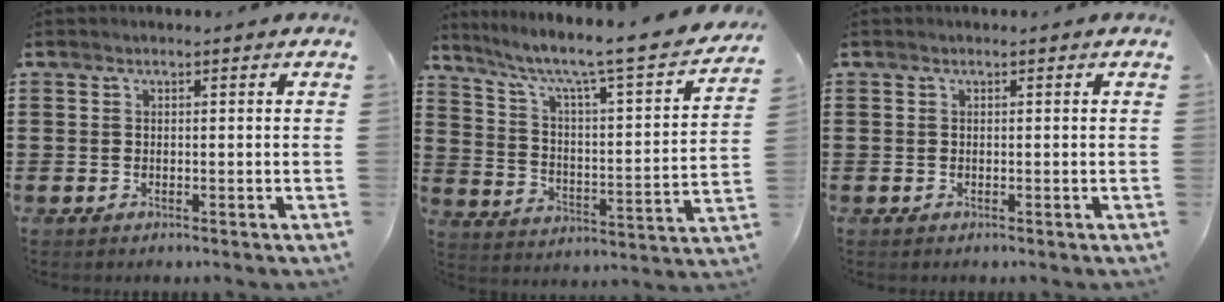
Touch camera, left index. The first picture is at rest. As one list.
[{"total": 5.6, "force": [4.3, 0.3, 3.6], "torque": [-0.093, -0.045, 0.059]}, {"total": 0.0}]